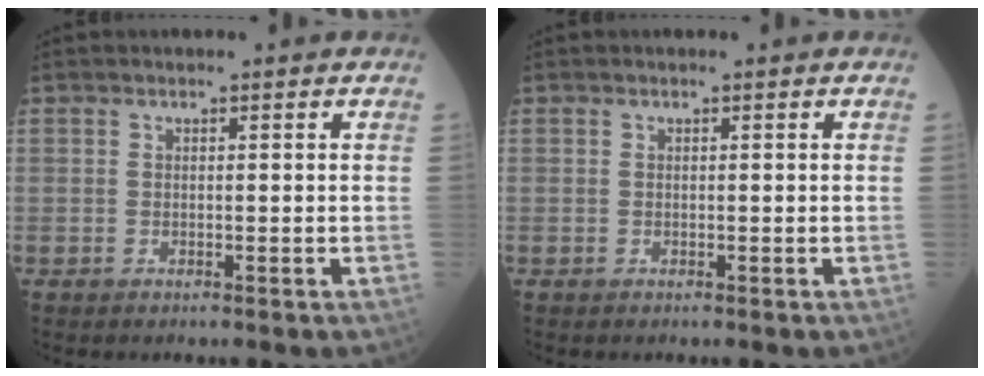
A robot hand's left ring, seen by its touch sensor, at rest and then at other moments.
{"total": 0.0}